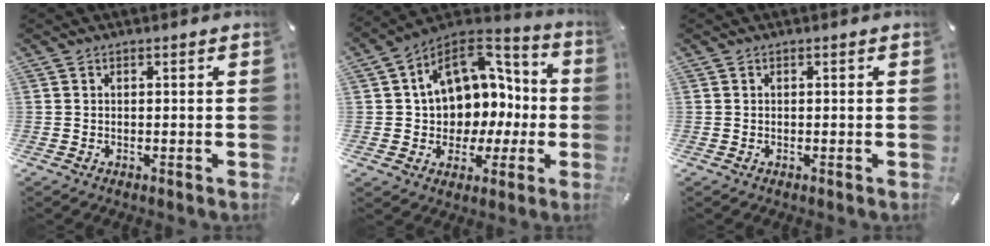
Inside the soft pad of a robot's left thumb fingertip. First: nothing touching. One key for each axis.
{"total": 14.5, "fx": 3.8, "fy": 12.0, "fz": 7.2, "tx": -0.114, "ty": -0.025, "tz": 0.079}
{"total": 0.0}